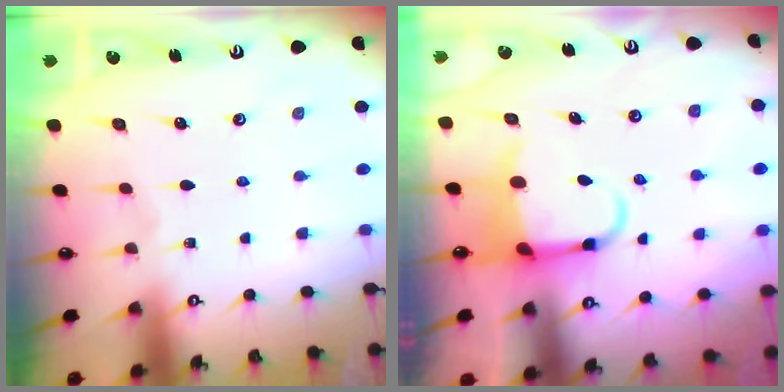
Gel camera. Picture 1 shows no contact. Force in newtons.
{"total": 5.7, "press": 5.5, "slide": 1.5}